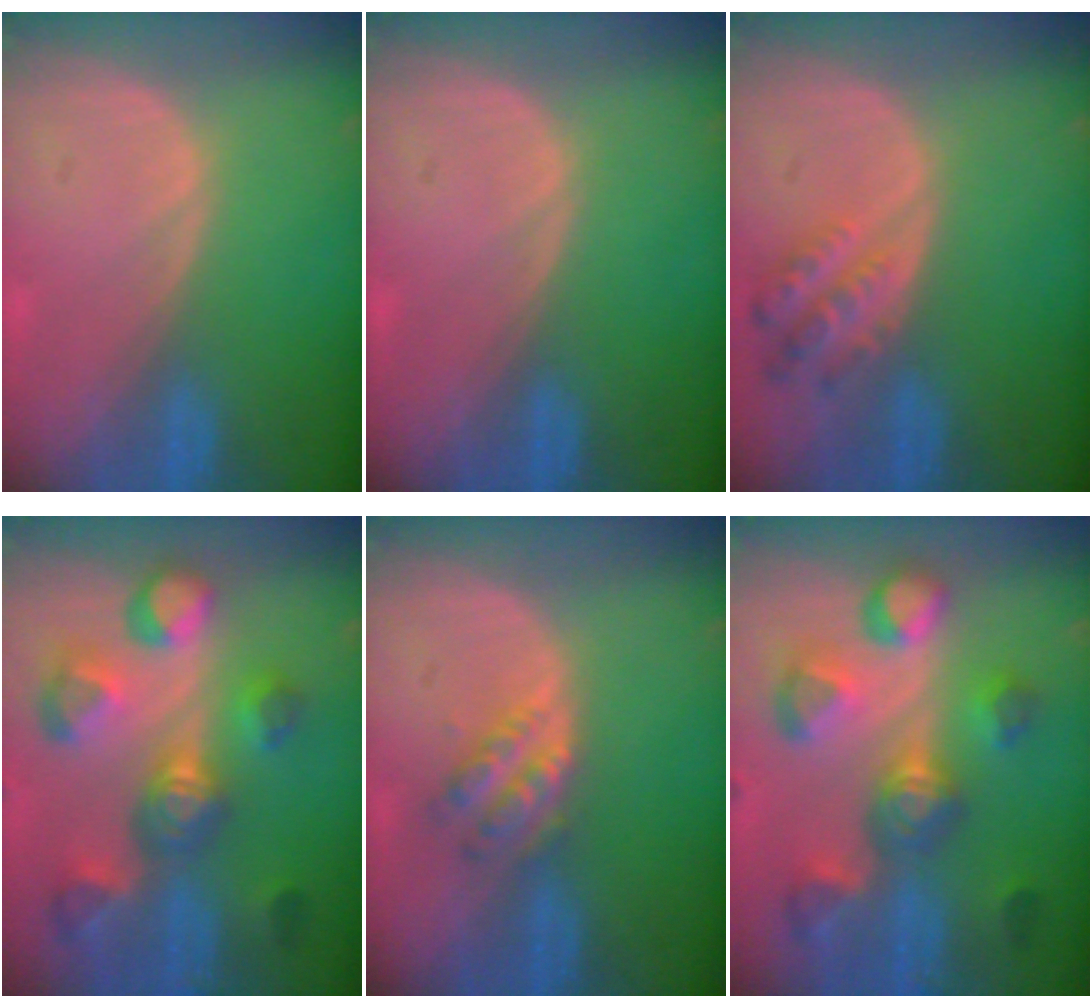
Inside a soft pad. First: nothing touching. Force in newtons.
{"total": 0.0}
{"total": 4.9, "press": 4.8, "slide": 1.1}
{"total": 11.0, "press": 10.0, "slide": 4.6}
{"total": 4.7, "press": 4.2, "slide": 2.2}
{"total": 10.0, "press": 9.8, "slide": 2.1}